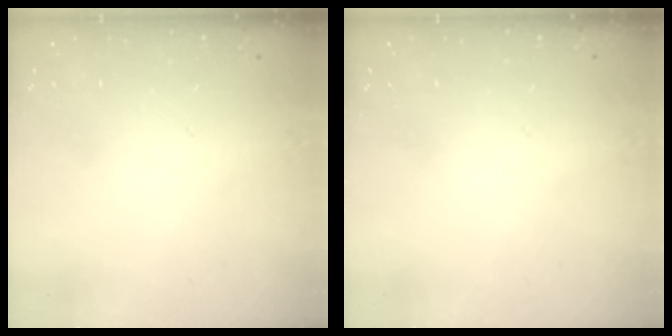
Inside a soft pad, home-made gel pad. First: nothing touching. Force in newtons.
{"total": 0.0}